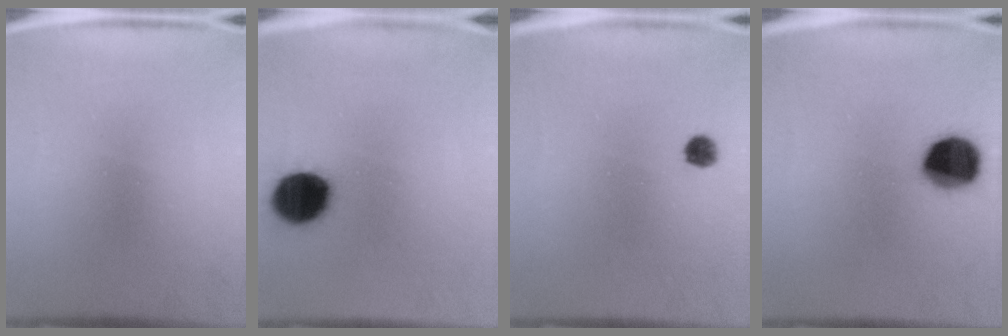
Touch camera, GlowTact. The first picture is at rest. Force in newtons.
{"total": 13.7}
{"total": 2.3}
{"total": 12.8}